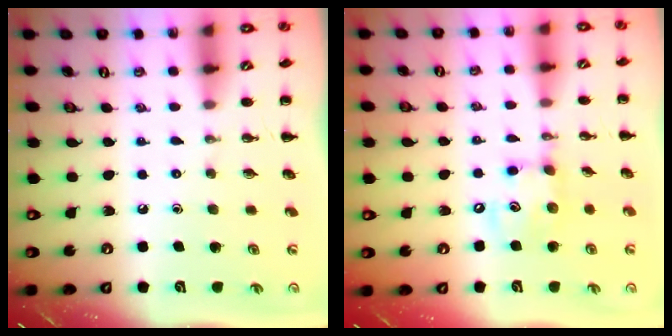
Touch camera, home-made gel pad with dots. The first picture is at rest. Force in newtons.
{"total": 9.5, "press": 9.4, "slide": 1.4}